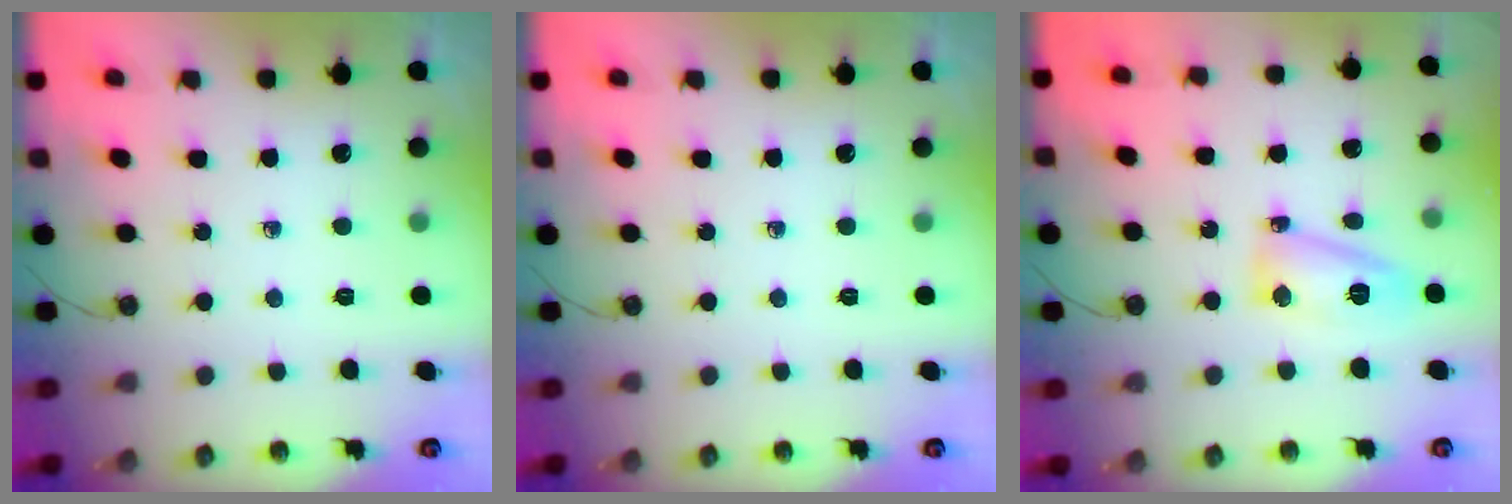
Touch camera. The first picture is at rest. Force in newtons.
{"total": 0.0}
{"total": 9.6, "press": 9.6, "slide": 0.7}